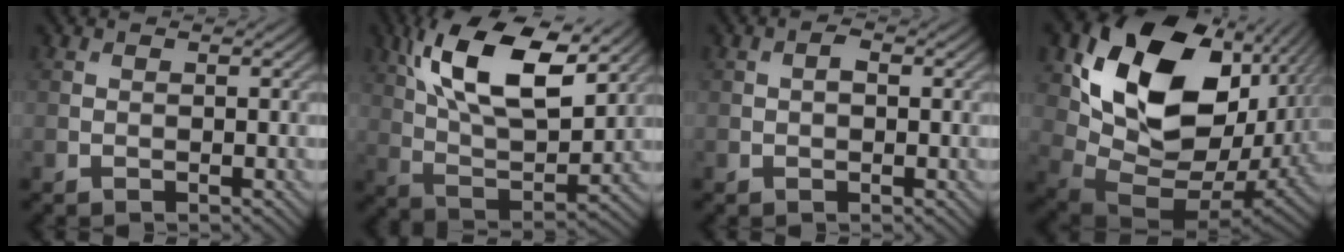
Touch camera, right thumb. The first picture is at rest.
{"total": 15.9, "force": [7.8, 6.7, 12.1], "torque": [-0.242, 0.003, 0.133]}
{"total": 1.3, "force": [0.1, 0.9, 1.0], "torque": [-0.016, 0.001, -0.001]}
{"total": 19.1, "force": [5.2, 12.8, 13.2], "torque": [-0.265, -0.033, 0.119]}